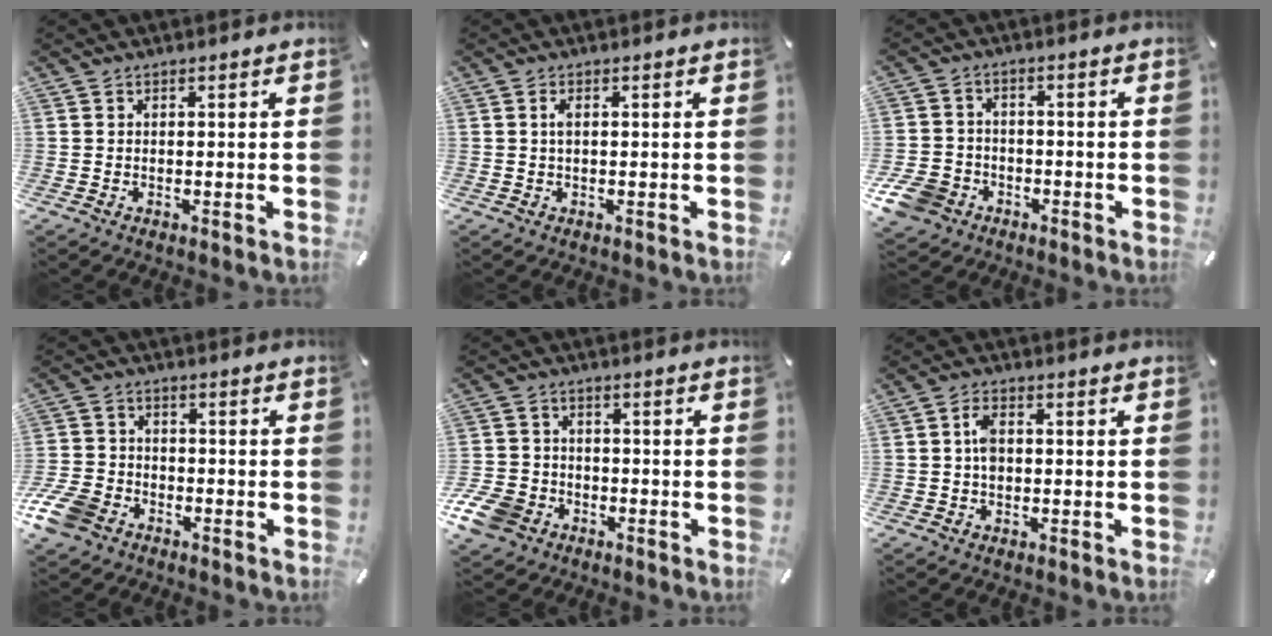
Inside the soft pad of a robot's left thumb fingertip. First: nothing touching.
{"total": 1.5, "force": [0.1, 0.4, 1.4], "torque": [-0.029, 0.001, 0.001]}
{"total": 8.3, "force": [-4.1, 6.7, 2.8], "torque": [-0.076, 0.031, -0.078]}
{"total": 8.7, "force": [-5.1, 5.8, 4.1], "torque": [-0.097, 0.026, -0.098]}
{"total": 8.6, "force": [-4.4, 6.6, 3.3], "torque": [-0.083, 0.030, -0.082]}
{"total": 3.7, "force": [0.1, 2.4, 2.8], "torque": [-0.048, 0.004, -0.001]}